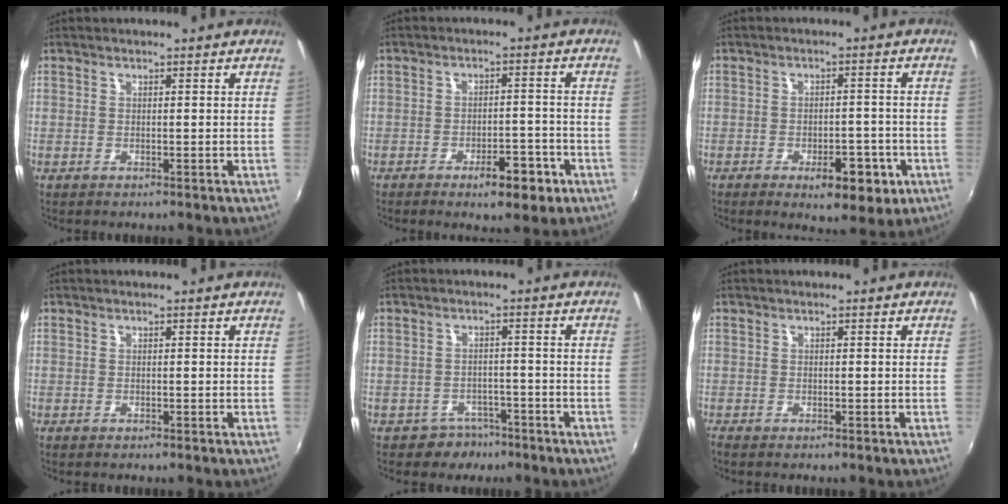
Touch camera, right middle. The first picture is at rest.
{"total": 6.7, "force": [-3.9, 2.6, 4.8], "torque": [-0.079, 0.003, -0.045]}
{"total": 8.3, "force": [-4.0, 3.9, 6.2], "torque": [-0.097, -0.003, -0.045]}
{"total": 0.0}
{"total": 4.7, "force": [-3.4, 3.3, 0.2], "torque": [-0.012, 0.014, -0.046]}
{"total": 0.6, "force": [-0.6, 0.1, 0.1], "torque": [-0.003, -0.004, -0.013]}